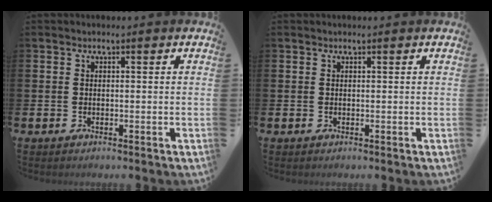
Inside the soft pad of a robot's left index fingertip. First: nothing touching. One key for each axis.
{"total": 0.0}